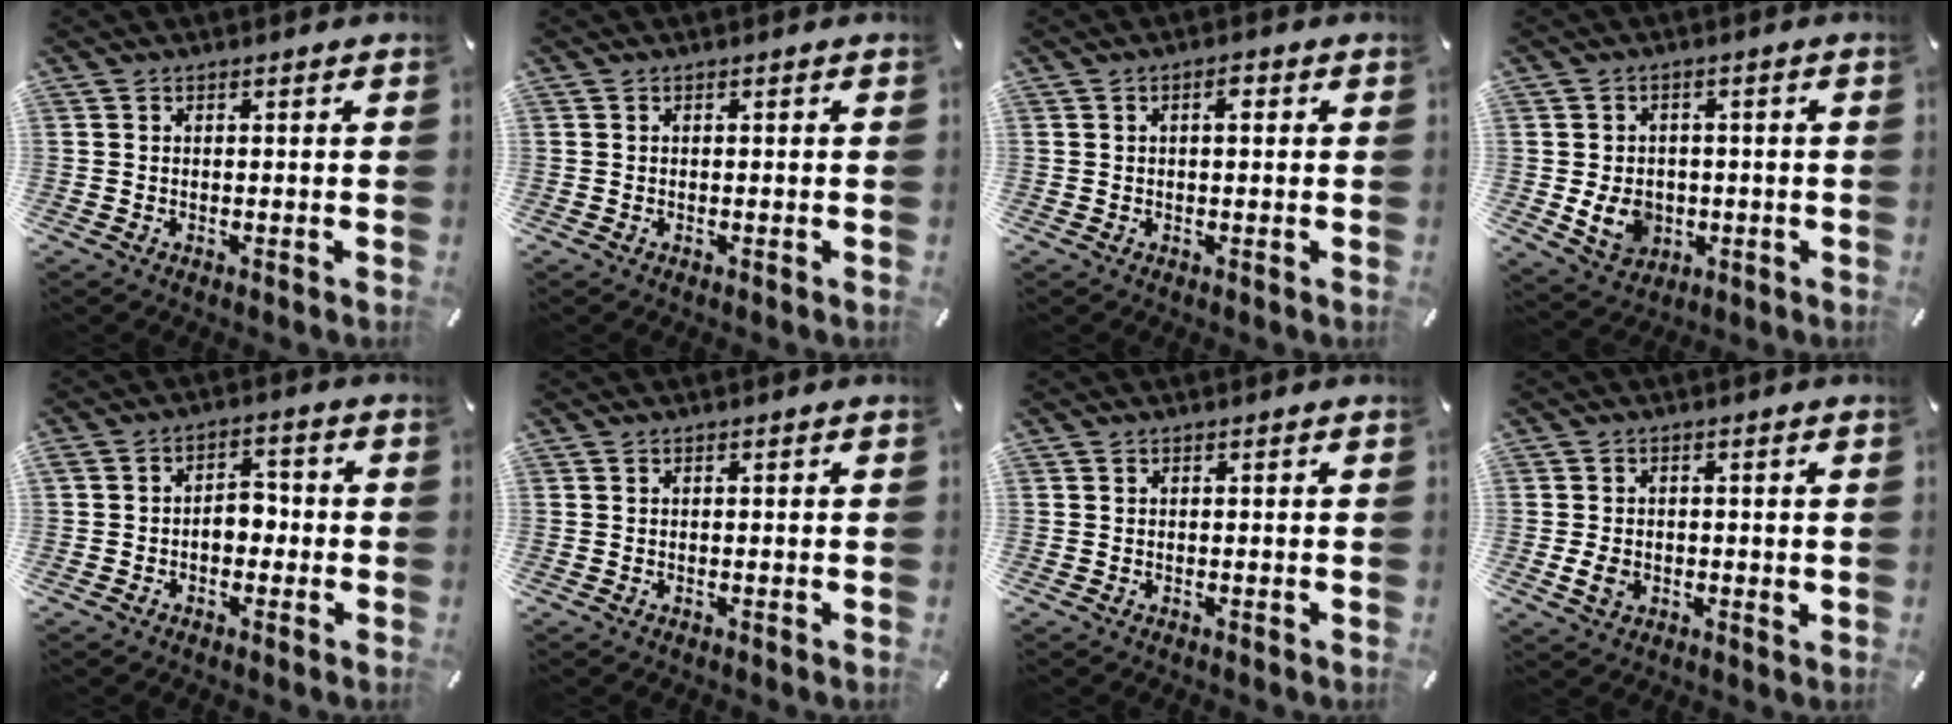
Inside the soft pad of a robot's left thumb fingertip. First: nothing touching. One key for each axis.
{"total": 0.0}
{"total": 2.4, "fx": 0.6, "fy": 1.0, "fz": 2.2, "tx": -0.036, "ty": 0.004, "tz": 0.006}
{"total": 7.9, "fx": -1.2, "fy": 6.7, "fz": 4.1, "tx": -0.083, "ty": 0.009, "tz": -0.020}
{"total": 5.2, "fx": -1.3, "fy": 3.7, "fz": 3.4, "tx": -0.060, "ty": 0.015, "tz": -0.025}
{"total": 0.0}
{"total": 0.0}
{"total": 3.8, "fx": -0.4, "fy": 2.8, "fz": 2.5, "tx": -0.050, "ty": -0.004, "tz": -0.012}